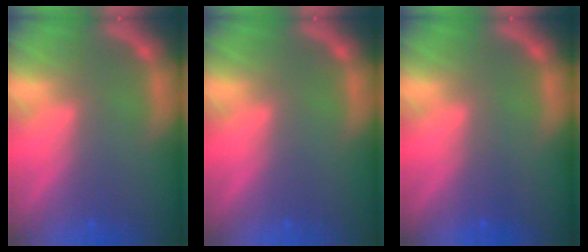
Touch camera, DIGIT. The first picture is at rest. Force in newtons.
{"total": 0.0}
{"total": 1.0}